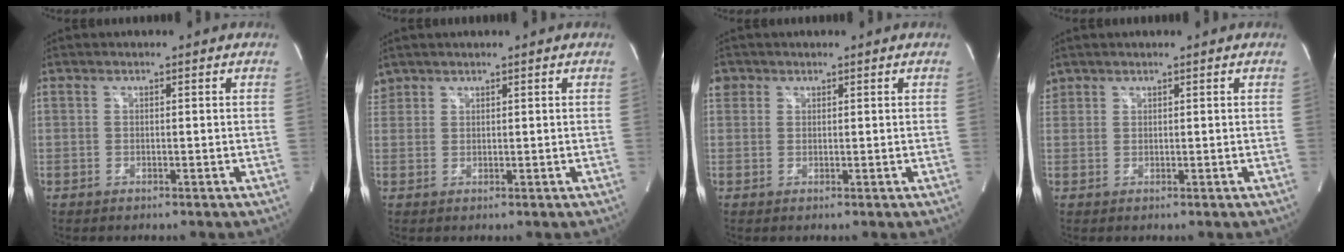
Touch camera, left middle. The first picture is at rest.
{"total": 2.0, "force": [1.7, 1.0, -0.1], "torque": [0.001, 0.014, 0.035]}
{"total": 2.0, "force": [1.0, 1.7, 0.2], "torque": [0.007, 0.009, 0.015]}
{"total": 1.6, "force": [1.3, 1.0, 0.0], "torque": [-0.002, 0.015, 0.027]}